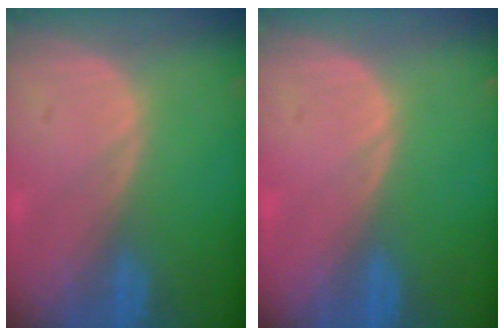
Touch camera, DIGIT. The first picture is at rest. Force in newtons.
{"total": 0.0}